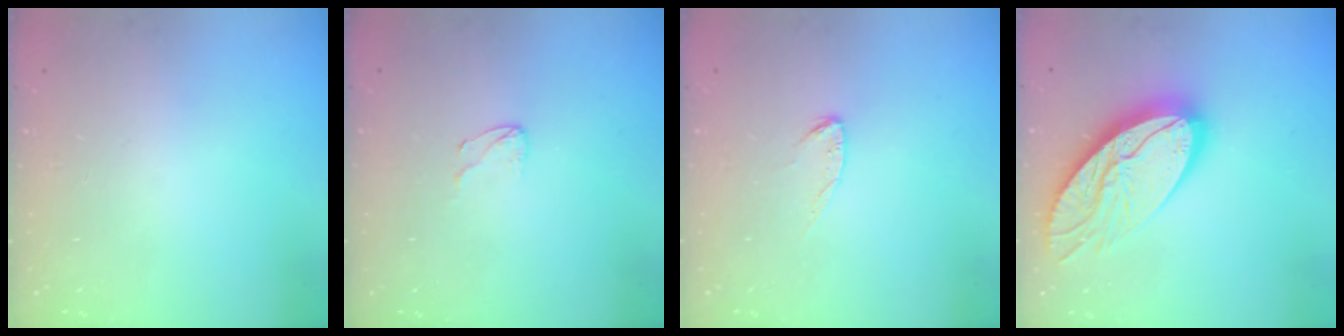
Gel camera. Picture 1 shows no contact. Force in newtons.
{"total": 3.2, "press": 3.2, "slide": 0.3}
{"total": 4.4, "press": 4.4, "slide": 0.3}
{"total": 17.7, "press": 17.7, "slide": 1.6}